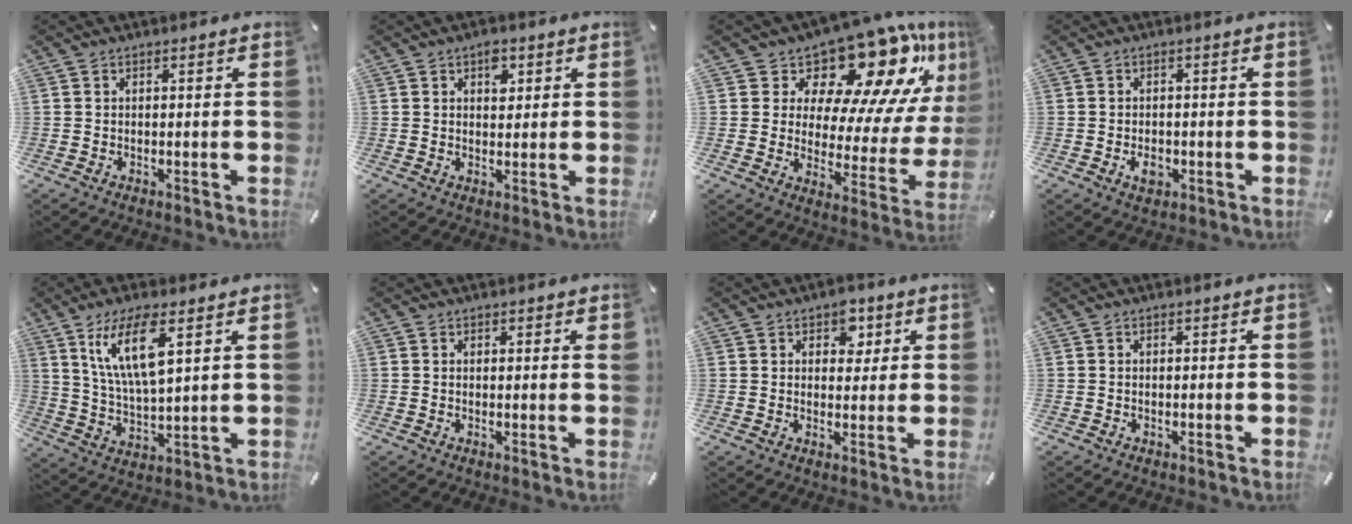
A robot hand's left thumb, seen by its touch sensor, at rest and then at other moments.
{"total": 3.5, "force": [1.6, 2.2, 2.2], "torque": [-0.014, -0.007, 0.021]}
{"total": 16.9, "force": [13.6, 6.7, 7.5], "torque": [-0.101, -0.134, 0.221]}
{"total": 3.6, "force": [-1.1, 2.5, 2.3], "torque": [-0.038, 0.000, -0.022]}
{"total": 13.0, "force": [6.9, 4.2, 10.1], "torque": [-0.222, -0.015, 0.118]}
{"total": 0.7, "force": [0.5, 0.3, 0.5], "torque": [-0.001, -0.001, 0.007]}
{"total": 5.2, "force": [2.6, 3.9, 2.5], "torque": [-0.011, -0.008, 0.037]}
{"total": 0.0}